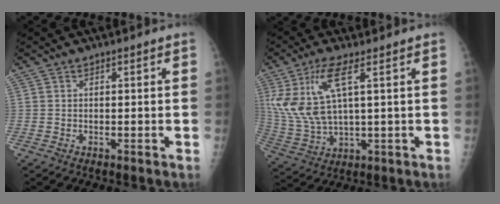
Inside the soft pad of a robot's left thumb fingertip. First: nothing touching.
{"total": 12.3, "force": [4.2, 4.5, 10.7], "torque": [-0.242, -0.008, 0.095]}